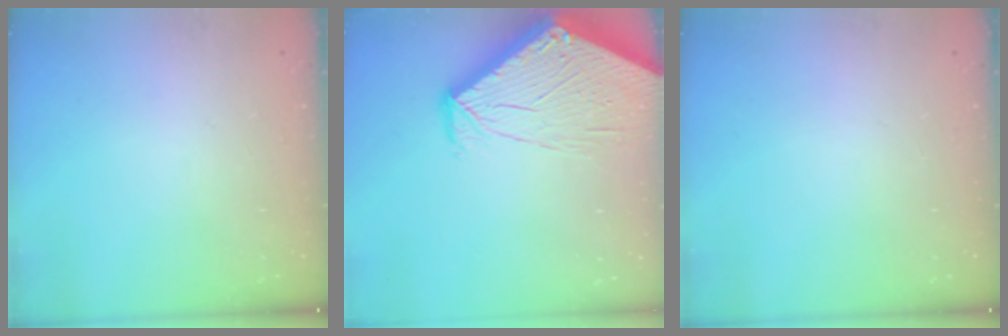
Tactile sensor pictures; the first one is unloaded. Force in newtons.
{"total": 8.7, "press": 8.6, "slide": 0.7}
{"total": 0.0}